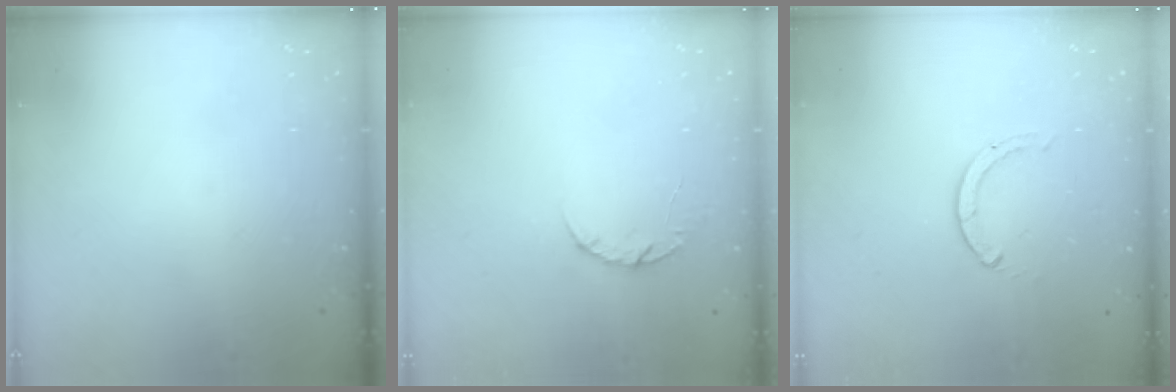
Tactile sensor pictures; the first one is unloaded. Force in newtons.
{"total": 4.4, "press": 4.4, "slide": 0.6}
{"total": 0.0}